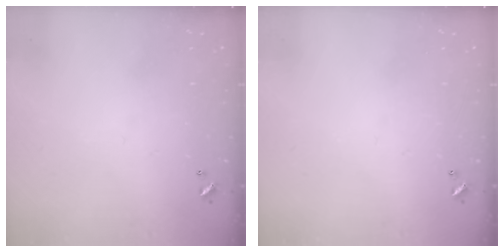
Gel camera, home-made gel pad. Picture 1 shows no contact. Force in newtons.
{"total": 0.0}